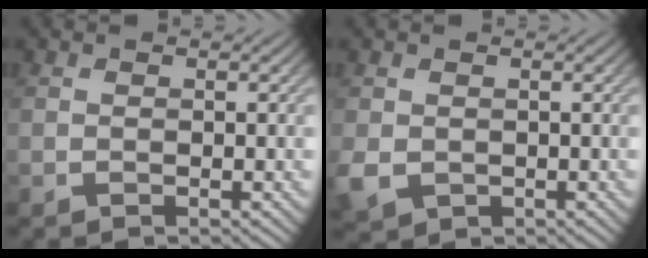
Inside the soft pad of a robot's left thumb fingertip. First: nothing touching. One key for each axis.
{"total": 2.9, "fx": -0.3, "fy": 2.5, "fz": 1.6, "tx": -0.046, "ty": -0.010, "tz": -0.006}